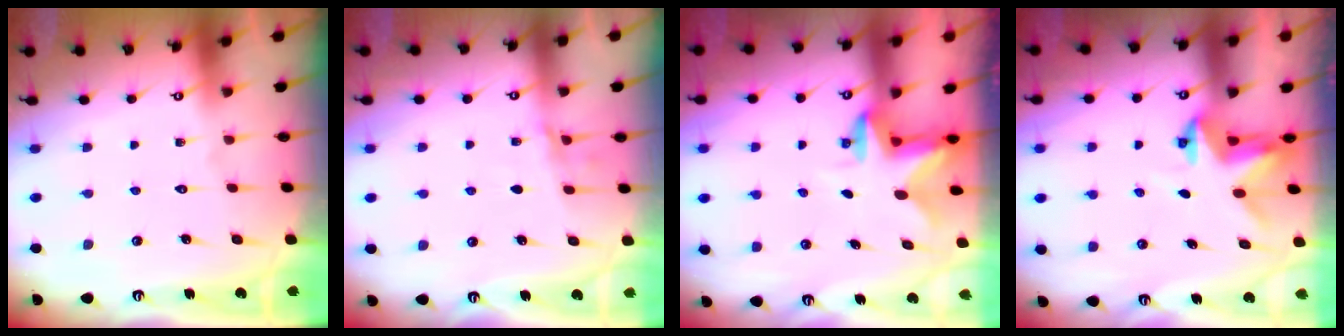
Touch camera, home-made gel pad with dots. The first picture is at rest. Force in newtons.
{"total": 5.0, "press": 4.8, "slide": 1.3}
{"total": 2.4, "press": 2.3, "slide": 0.4}
{"total": 3.0, "press": 3.0, "slide": 0.0}